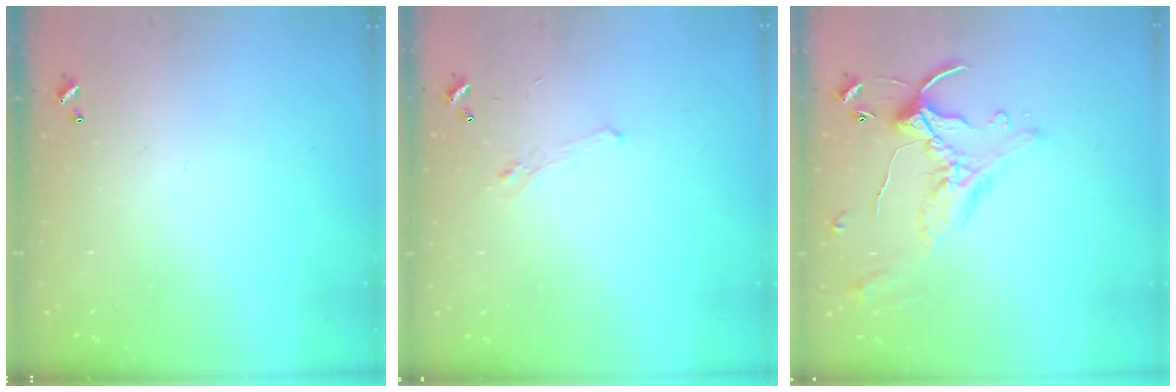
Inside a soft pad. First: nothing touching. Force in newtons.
{"total": 1.2, "press": 0.8, "slide": 0.9}
{"total": 0.9, "press": 0.1, "slide": 0.9}